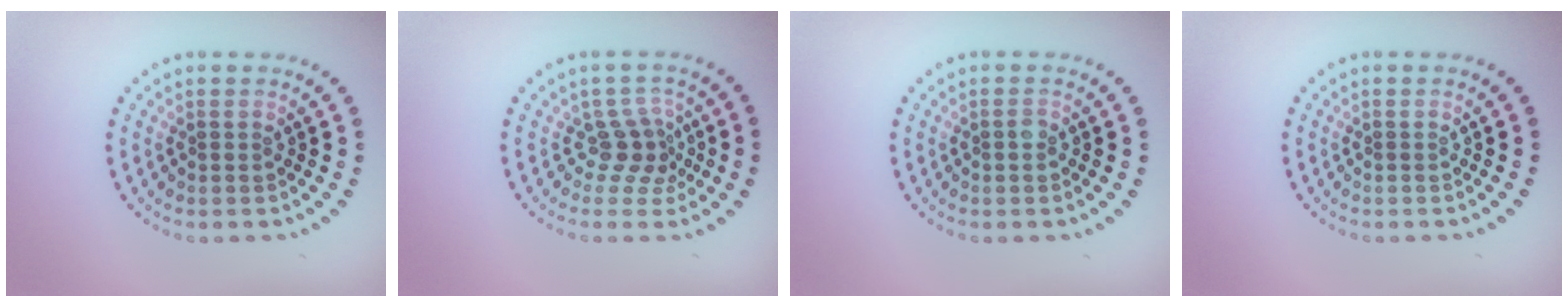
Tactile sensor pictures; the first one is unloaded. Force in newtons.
{"total": 2.6, "press": 1.8, "slide": 1.8}
{"total": 0.5, "press": 0.4, "slide": 0.3}
{"total": 0.0}